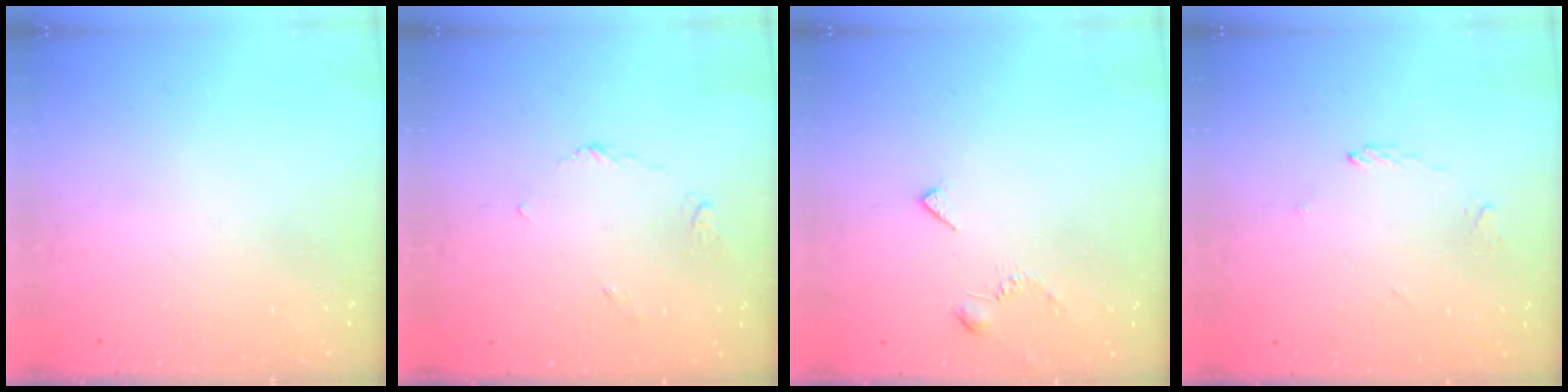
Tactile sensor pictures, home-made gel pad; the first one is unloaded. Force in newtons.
{"total": 2.9, "press": 2.9, "slide": 0.3}
{"total": 3.0, "press": 2.9, "slide": 0.7}
{"total": 1.9, "press": 1.9, "slide": 0.2}